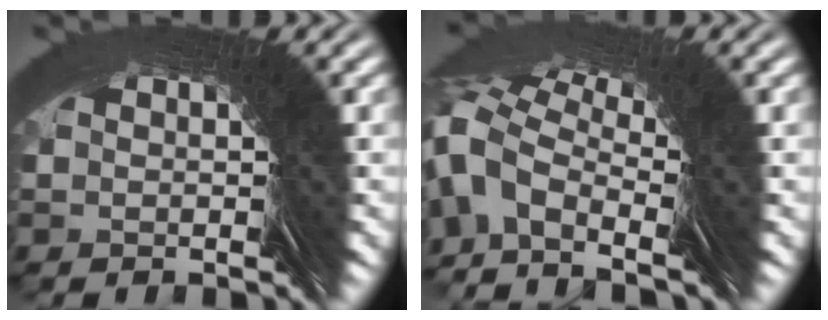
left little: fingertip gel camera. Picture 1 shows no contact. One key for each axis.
{"total": 3.1, "fx": 2.4, "fy": 1.8, "fz": 1.0, "tx": -0.013, "ty": 0.033, "tz": 0.009}